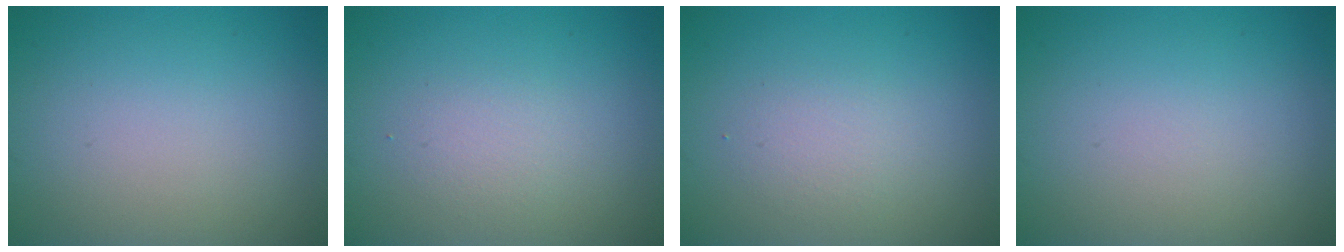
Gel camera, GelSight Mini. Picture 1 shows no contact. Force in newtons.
{"total": 1.5, "press": 1.4, "slide": 0.1}
{"total": 1.6, "press": 1.6, "slide": 0.1}
{"total": 0.0}